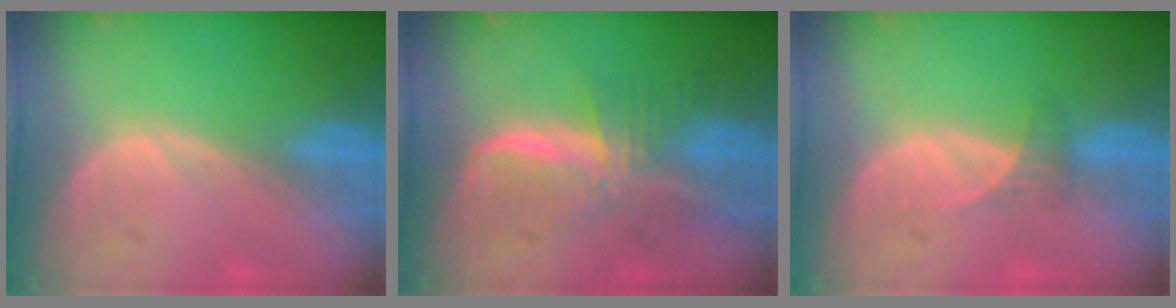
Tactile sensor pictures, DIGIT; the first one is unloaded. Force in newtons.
{"total": 8.2, "press": 7.0, "slide": 4.2}
{"total": 1.8, "press": 1.6, "slide": 0.8}